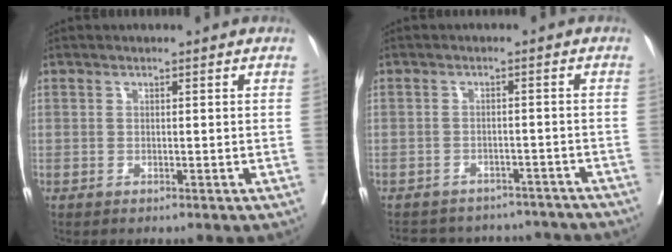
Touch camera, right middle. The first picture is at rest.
{"total": 14.4, "force": [-13.1, 5.1, 3.1], "torque": [-0.062, 0.015, -0.153]}